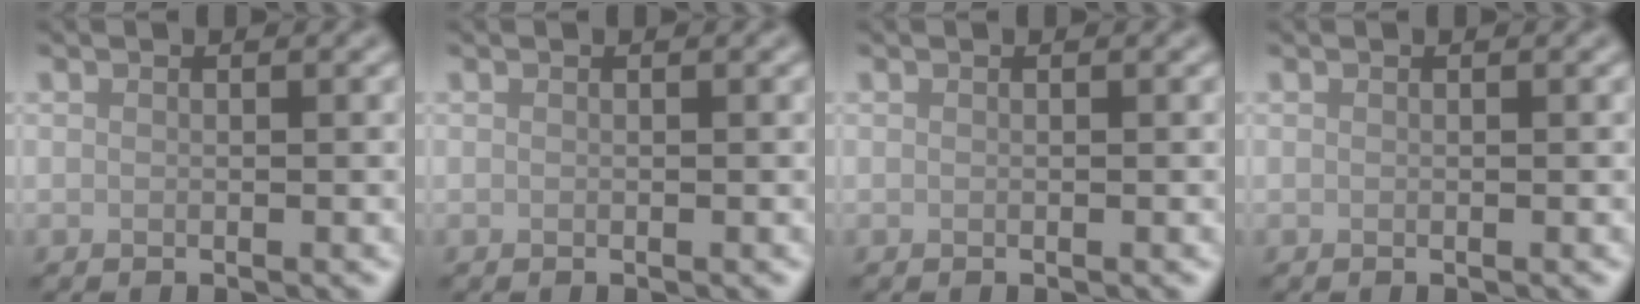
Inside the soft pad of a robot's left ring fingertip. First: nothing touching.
{"total": 0.0}
{"total": 0.0}
{"total": 0.0}